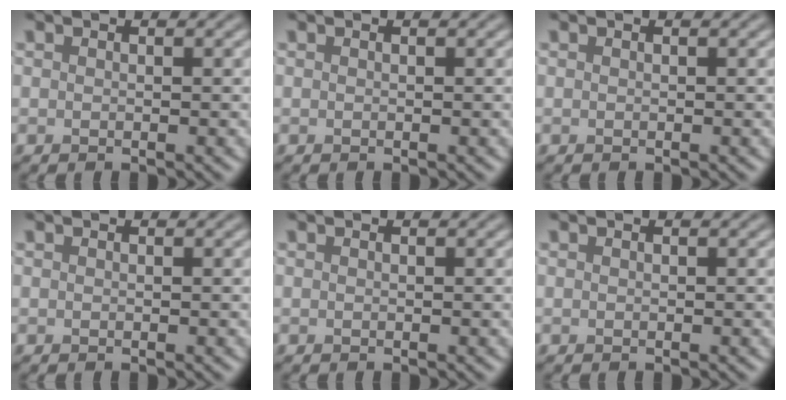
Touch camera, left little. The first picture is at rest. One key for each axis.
{"total": 0.0}
{"total": 0.0}
{"total": 0.0}
{"total": 0.0}
{"total": 0.0}